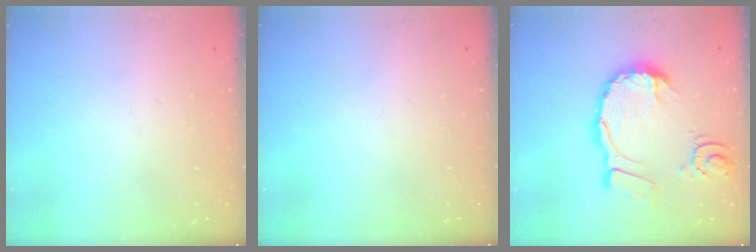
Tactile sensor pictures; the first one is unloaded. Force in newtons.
{"total": 0.0}
{"total": 15.5, "press": 15.4, "slide": 1.9}